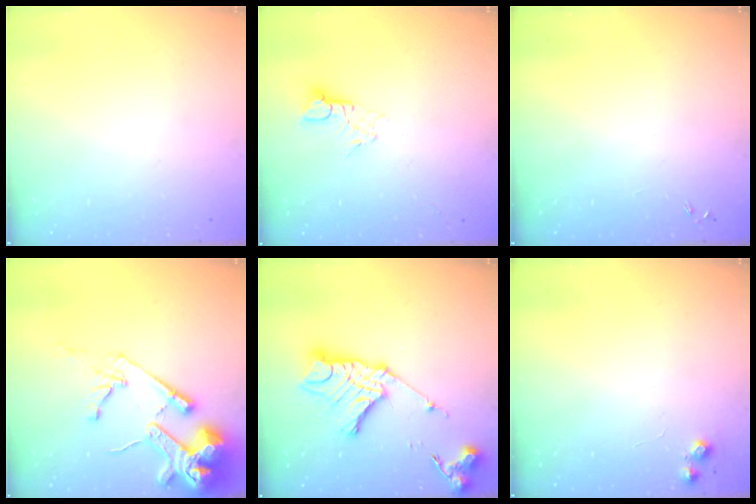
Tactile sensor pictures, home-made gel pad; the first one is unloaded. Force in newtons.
{"total": 2.6, "press": 2.6, "slide": 0.3}
{"total": 0.0}
{"total": 17.9, "press": 17.7, "slide": 2.2}
{"total": 15.1, "press": 15.1, "slide": 1.2}
{"total": 5.6, "press": 5.5, "slide": 0.8}